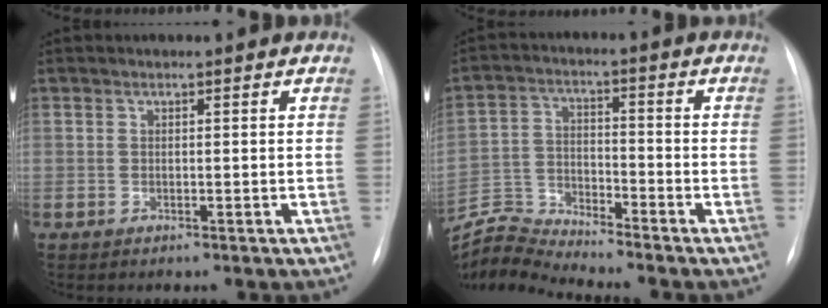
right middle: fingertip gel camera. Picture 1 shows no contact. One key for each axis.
{"total": 6.8, "fx": -6.6, "fy": -1.6, "fz": -1.2, "tx": 0.008, "ty": 0.002, "tz": -0.126}